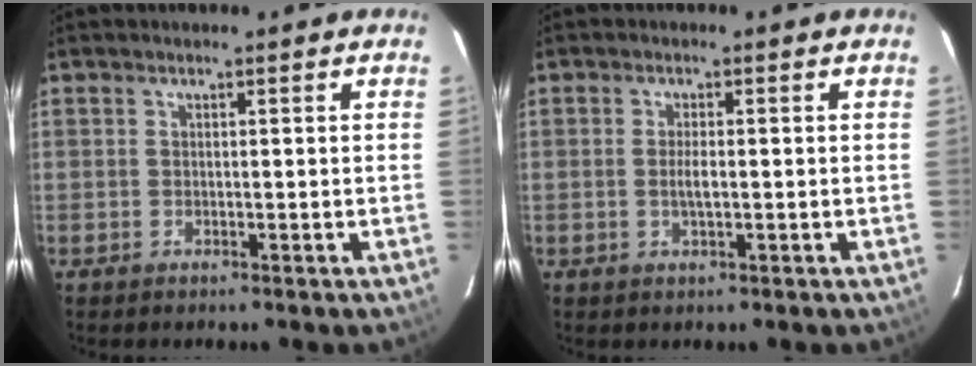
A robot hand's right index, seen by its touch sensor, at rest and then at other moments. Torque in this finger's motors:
{"motor_torque": [0.56, -0.17, 0.27, 0.05]}